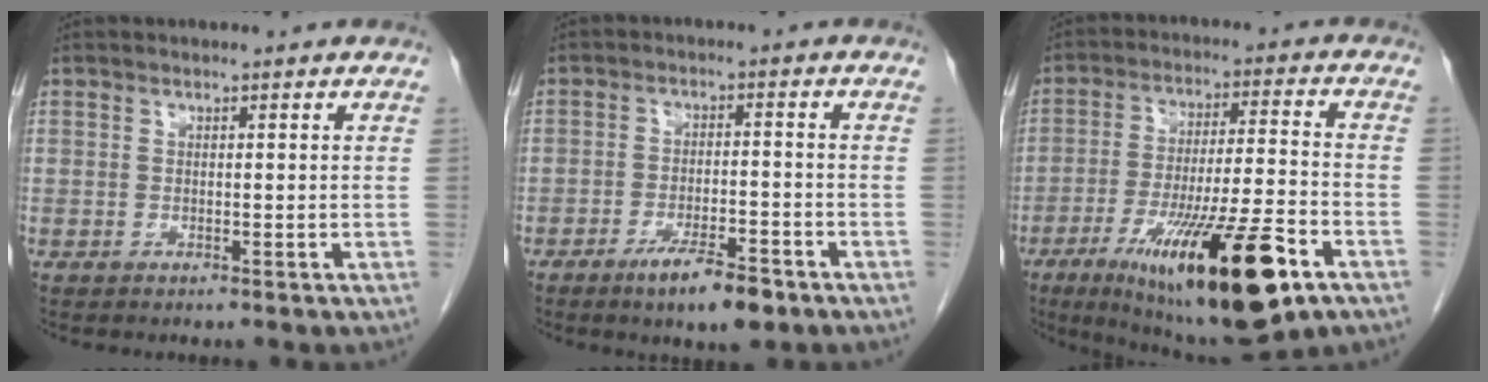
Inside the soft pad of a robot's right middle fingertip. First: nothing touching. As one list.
[{"total": 6.8, "force": [-4.5, 1.4, 4.9], "torque": [-0.084, -0.006, -0.069]}, {"total": 21.1, "force": [-10.8, 2.6, 17.9], "torque": [-0.262, -0.033, -0.168]}]